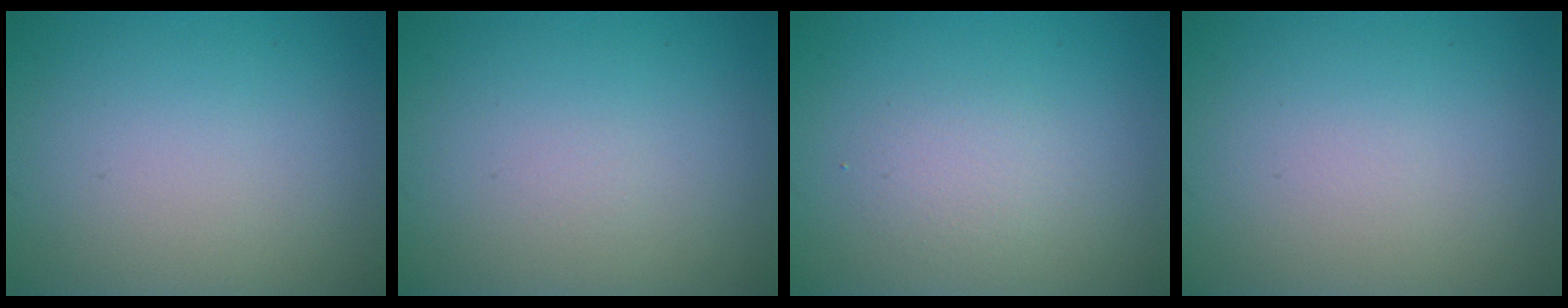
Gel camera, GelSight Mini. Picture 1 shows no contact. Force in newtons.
{"total": 0.0}
{"total": 1.6, "press": 1.6, "slide": 0.1}
{"total": 0.0}